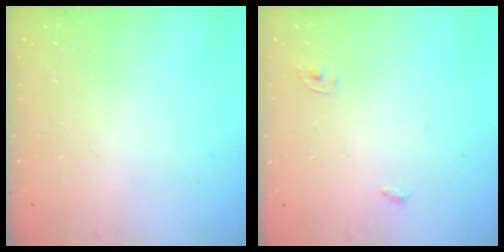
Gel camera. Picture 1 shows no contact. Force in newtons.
{"total": 2.8, "press": 2.8, "slide": 0.1}